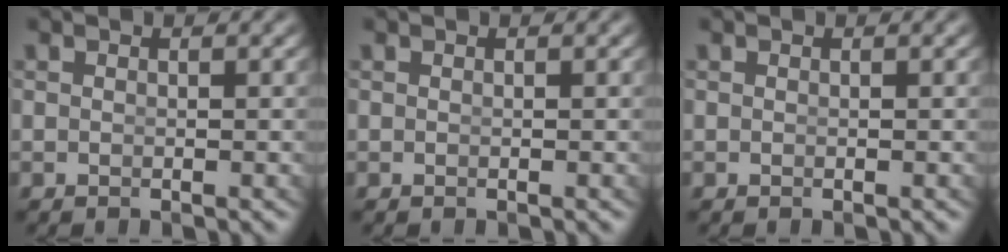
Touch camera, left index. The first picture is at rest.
{"total": 0.0}
{"total": 0.0}